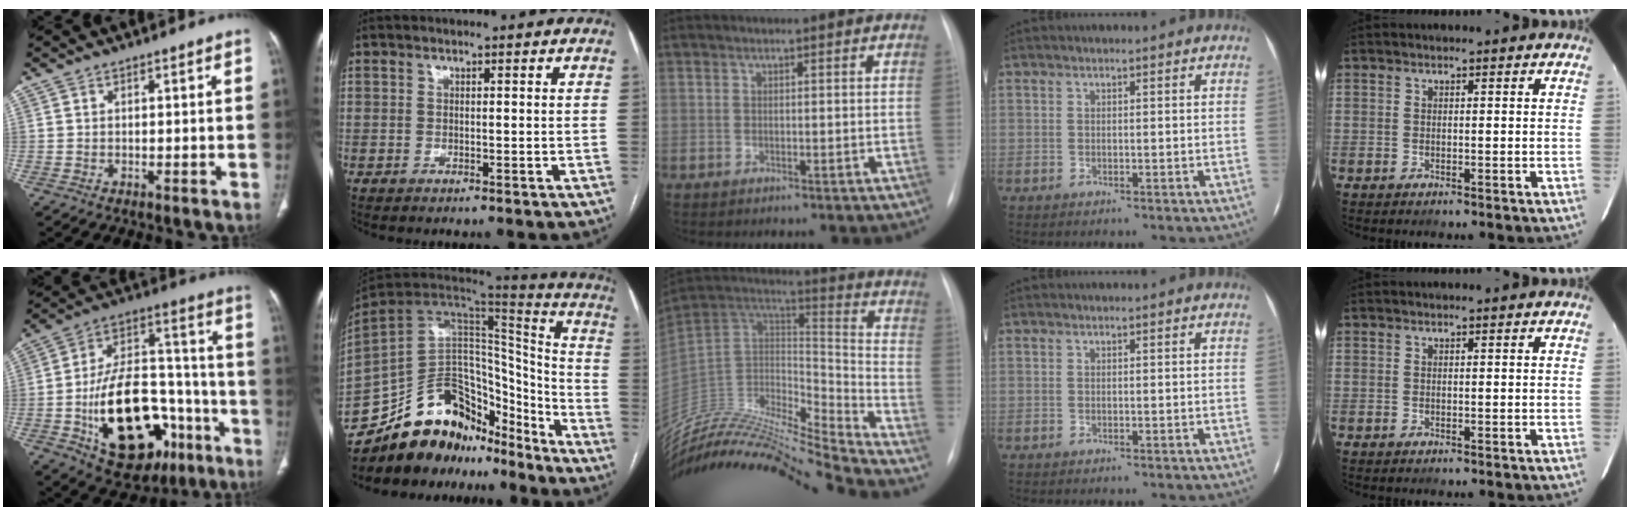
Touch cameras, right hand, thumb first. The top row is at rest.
{"thumb": {"total": 28.2, "force": [-10.2, 15.9, 20.9], "torque": [-0.338, 0.052, -0.146]}, "index": {"total": 23.5, "force": [-19.3, 10.5, 8.4], "torque": [-0.183, 0.037, -0.308]}, "middle": {"total": 27.6, "force": [-26.0, 0.0, 9.2], "torque": [-0.203, -0.010, -0.444]}}